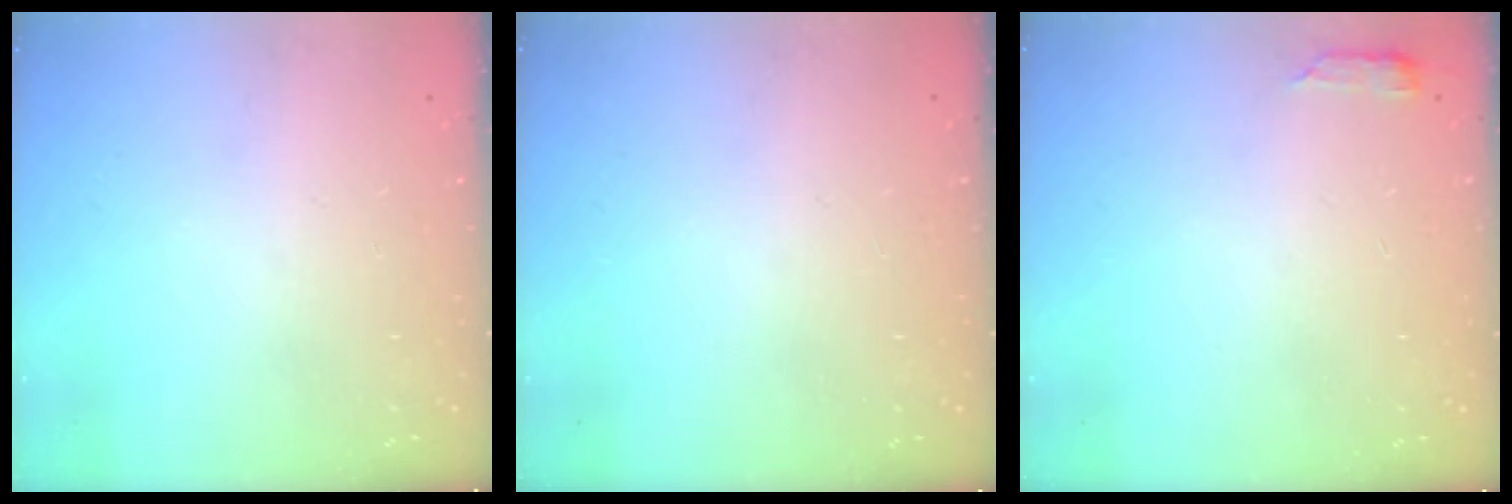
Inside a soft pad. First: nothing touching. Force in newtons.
{"total": 0.0}
{"total": 2.9, "press": 2.8, "slide": 0.6}